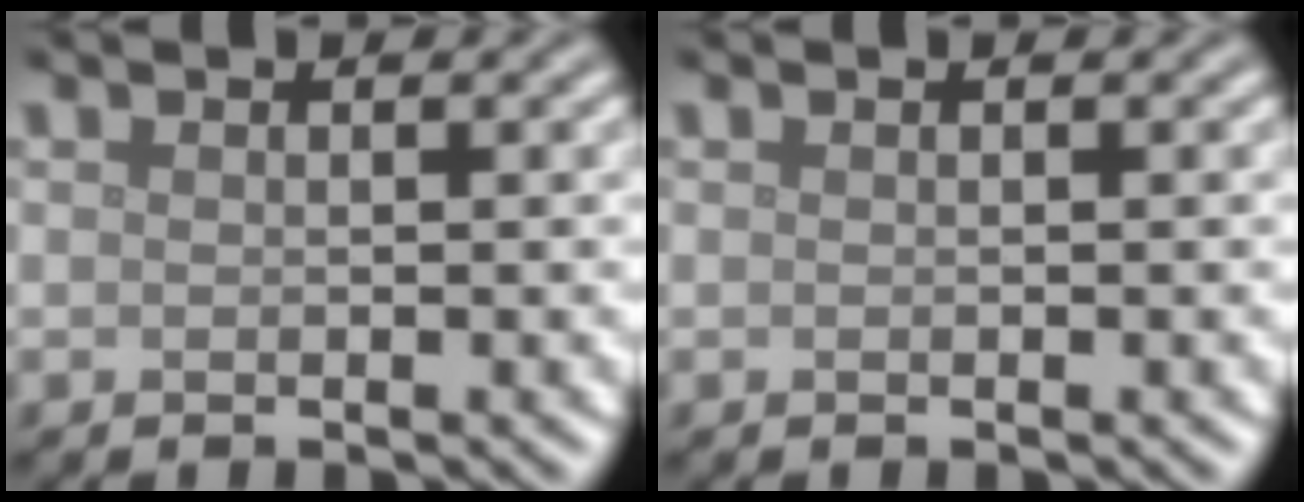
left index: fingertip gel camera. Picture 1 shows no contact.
{"total": 0.0}